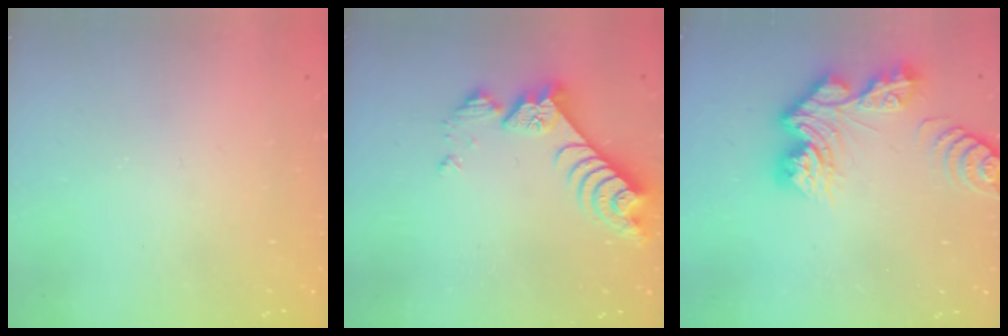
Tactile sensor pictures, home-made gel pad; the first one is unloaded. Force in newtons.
{"total": 8.0, "press": 8.0, "slide": 0.8}
{"total": 13.6, "press": 13.6, "slide": 1.3}